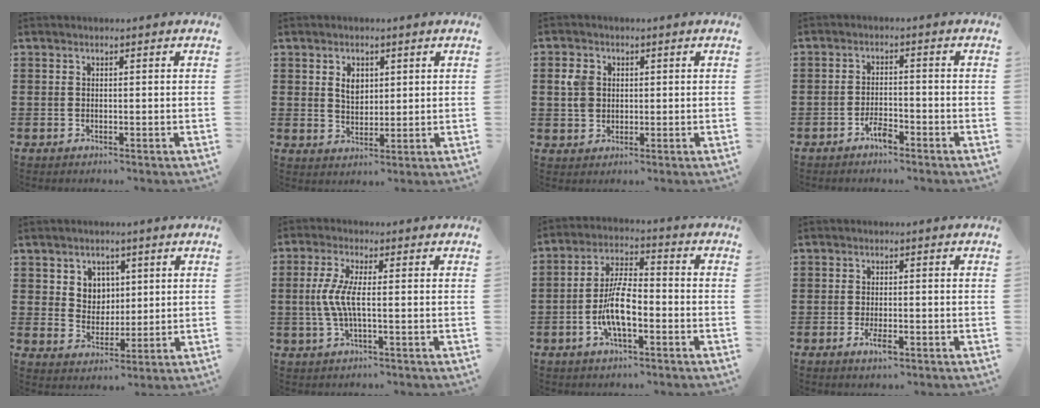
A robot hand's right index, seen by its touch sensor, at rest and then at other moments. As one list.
[{"total": 3.6, "force": [1.2, 2.5, 2.3], "torque": [-0.046, 0.008, 0.019]}, {"total": 3.7, "force": [0.6, 3.1, 1.9], "torque": [-0.055, 0.010, 0.006]}, {"total": 3.1, "force": [-2.2, 0.9, 2.0], "torque": [-0.042, 0.003, -0.044]}, {"total": 4.7, "force": [2.1, 4.1, 0.7], "torque": [-0.027, 0.007, 0.035]}, {"total": 5.4, "force": [-0.5, 1.1, 5.2], "torque": [-0.131, -0.012, -0.024]}, {"total": 8.5, "force": [-2.4, 3.1, 7.5], "torque": [-0.160, -0.003, -0.049]}, {"total": 2.9, "force": [-1.3, 0.9, 2.4], "torque": [-0.055, -0.007, -0.027]}]